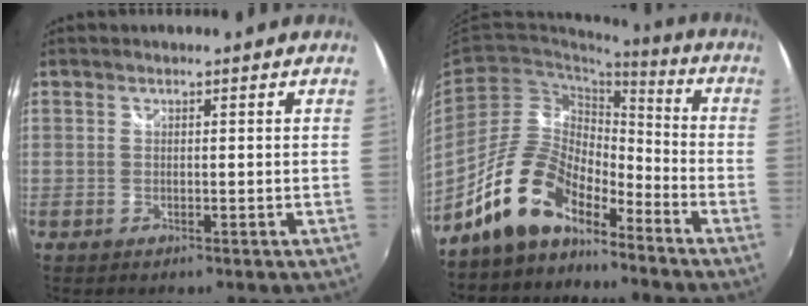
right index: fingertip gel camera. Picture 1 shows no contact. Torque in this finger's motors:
{"motor_torque": [1.10, -1.04, 0.77, 0.21]}